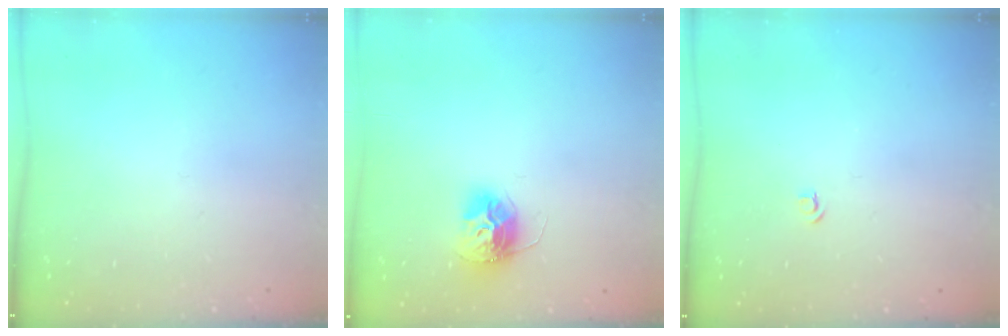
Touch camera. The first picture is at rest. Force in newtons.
{"total": 12.4, "press": 12.4, "slide": 1.0}
{"total": 3.2, "press": 3.2, "slide": 0.4}